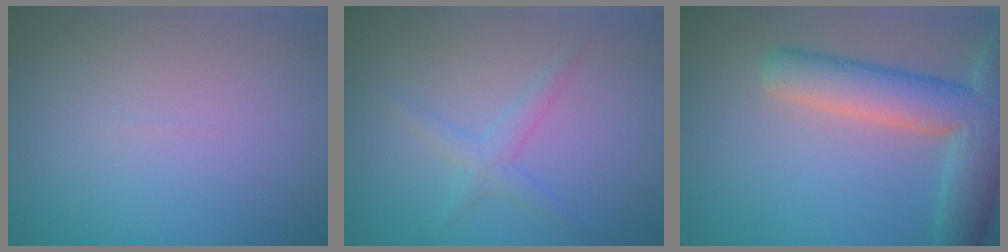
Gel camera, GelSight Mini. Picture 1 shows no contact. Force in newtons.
{"total": 1.0, "press": 1.0, "slide": 0.1}
{"total": 7.8, "press": 7.8, "slide": 0.5}